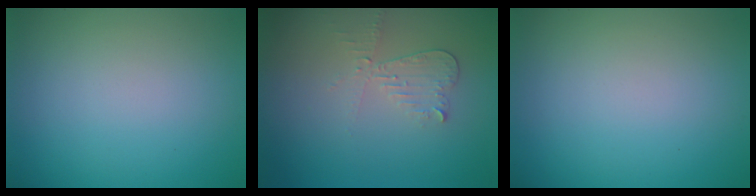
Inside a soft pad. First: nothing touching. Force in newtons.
{"total": 2.1, "press": 2.1, "slide": 0.2}
{"total": 0.0}